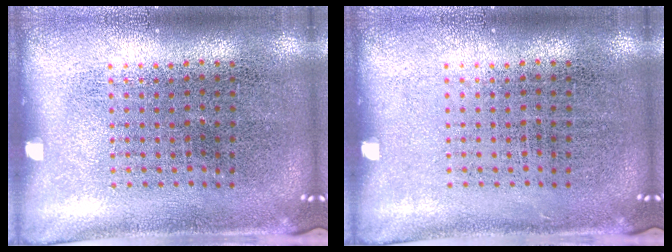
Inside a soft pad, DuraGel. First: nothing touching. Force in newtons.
{"total": 0.0}